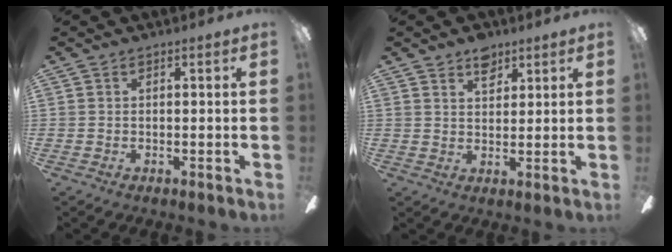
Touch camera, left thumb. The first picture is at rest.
{"total": 5.6, "force": [3.9, 3.2, 2.5], "torque": [-0.027, -0.016, 0.067]}